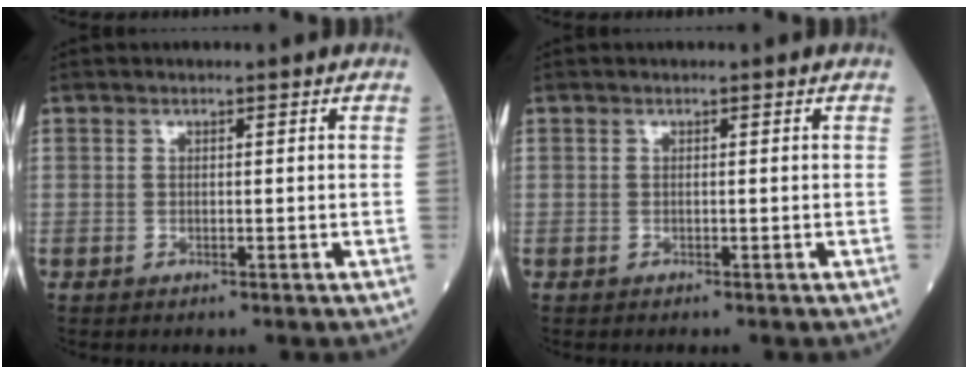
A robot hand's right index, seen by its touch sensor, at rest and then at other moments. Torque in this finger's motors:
{"motor_torque": [0.03, -0.05, 0.03, 0.01]}